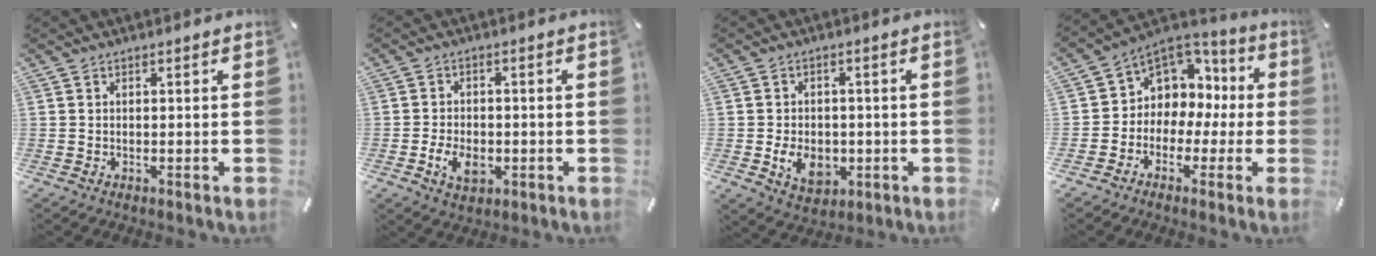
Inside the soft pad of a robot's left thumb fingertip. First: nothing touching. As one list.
[{"total": 6.0, "force": [-1.8, 3.9, 4.1], "torque": [-0.079, 0.001, -0.034]}, {"total": 7.7, "force": [-1.7, 5.9, 4.7], "torque": [-0.088, 0.000, -0.030]}, {"total": 7.2, "force": [0.6, 7.1, 1.1], "torque": [-0.028, -0.024, 0.015]}]